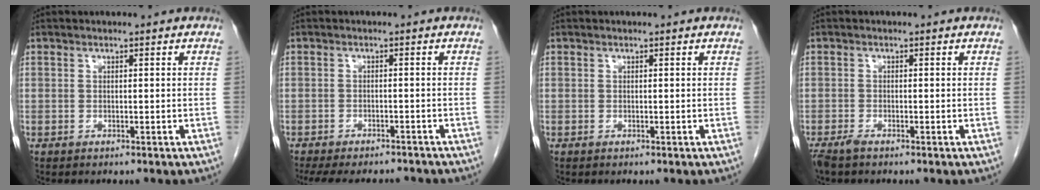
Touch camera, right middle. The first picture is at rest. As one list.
[{"total": 12.0, "force": [-10.7, 3.2, 4.5], "torque": [-0.088, -0.003, -0.140]}, {"total": 0.0}, {"total": 1.8, "force": [-1.5, 0.3, 1.0], "torque": [-0.024, -0.005, -0.028]}]